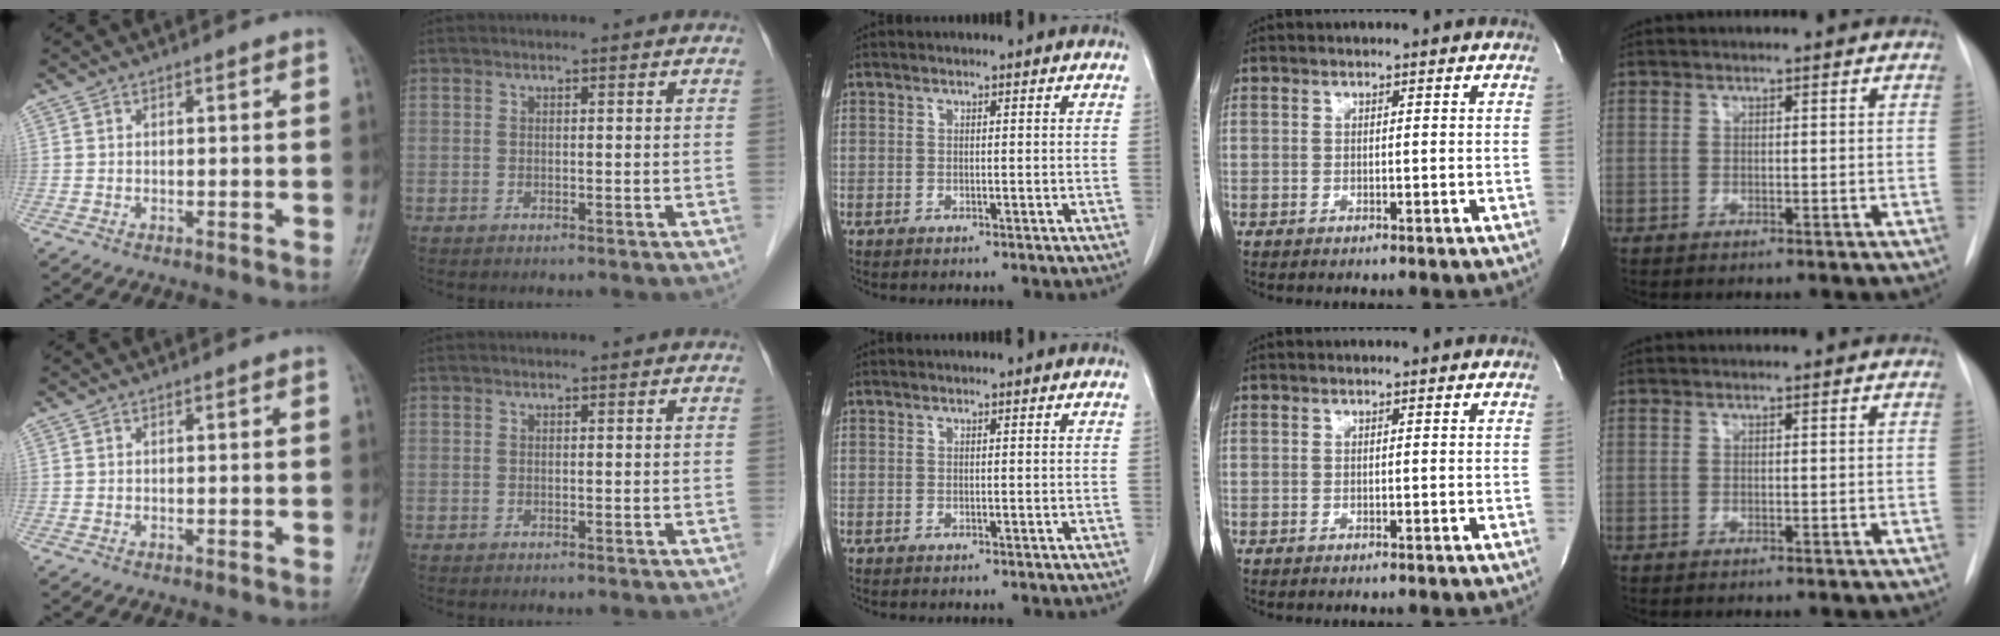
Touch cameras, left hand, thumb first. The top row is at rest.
{}